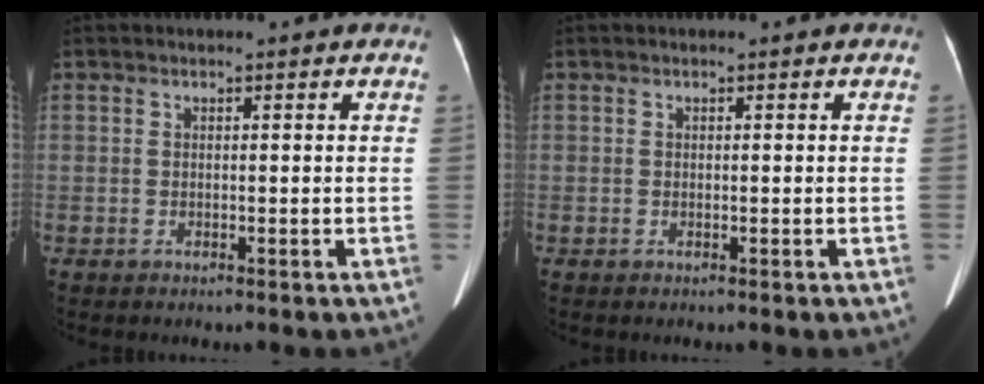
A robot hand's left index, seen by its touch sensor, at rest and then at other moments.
{"total": 0.0}